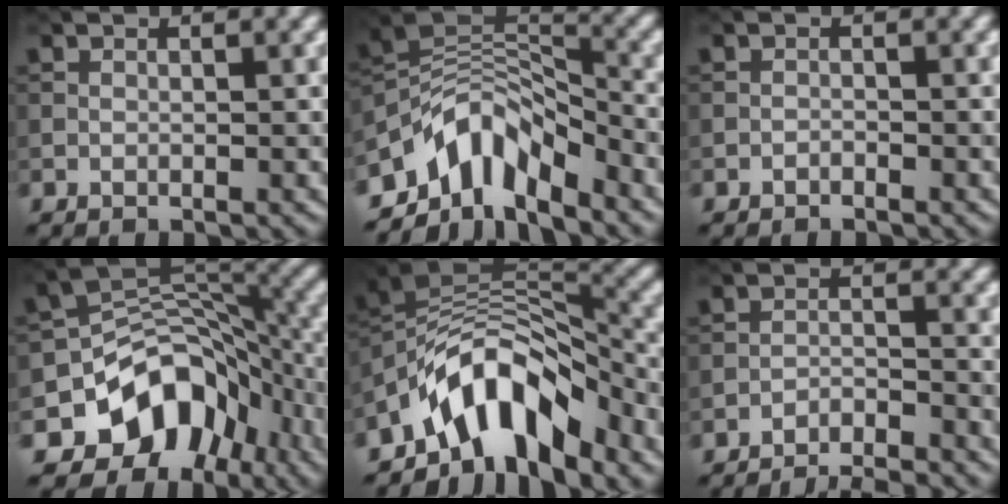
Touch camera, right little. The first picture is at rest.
{"total": 7.9, "force": [-5.6, 3.7, 4.1], "torque": [-0.052, 0.000, -0.119]}
{"total": 0.6, "force": [-0.6, 0.1, 0.1], "torque": [0.000, 0.001, -0.011]}
{"total": 10.4, "force": [-5.6, 7.2, 5.1], "torque": [-0.065, 0.003, -0.106]}
{"total": 8.7, "force": [-5.7, 4.0, 5.1], "torque": [-0.058, 0.009, -0.112]}
{"total": 7.4, "force": [-7.0, 1.2, 1.9], "torque": [-0.033, -0.007, -0.106]}